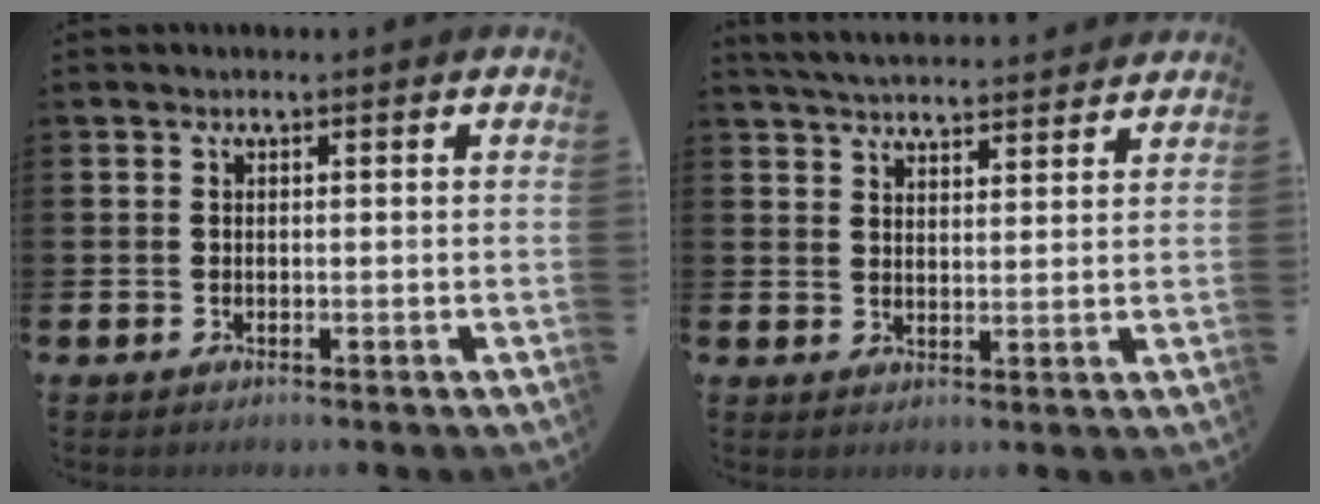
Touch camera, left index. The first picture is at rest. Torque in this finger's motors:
{"motor_torque": [1.02, -1.12, 0.36, 0.14]}